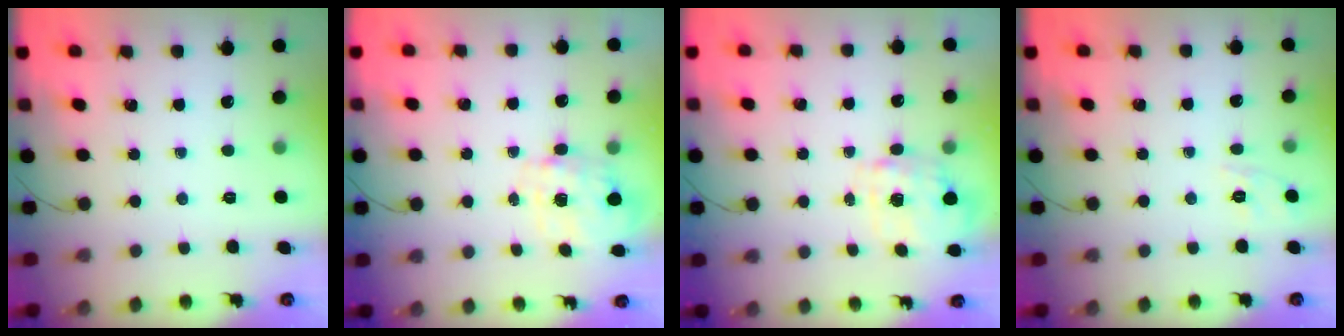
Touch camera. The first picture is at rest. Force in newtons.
{"total": 3.9, "press": 3.8, "slide": 0.9}
{"total": 4.0, "press": 3.9, "slide": 0.9}
{"total": 2.0, "press": 0.8, "slide": 1.8}